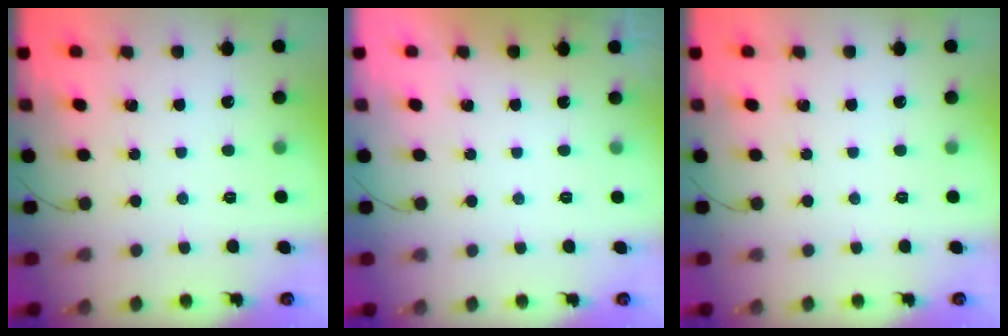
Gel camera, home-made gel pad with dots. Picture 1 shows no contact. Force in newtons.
{"total": 0.0}
{"total": 0.0}